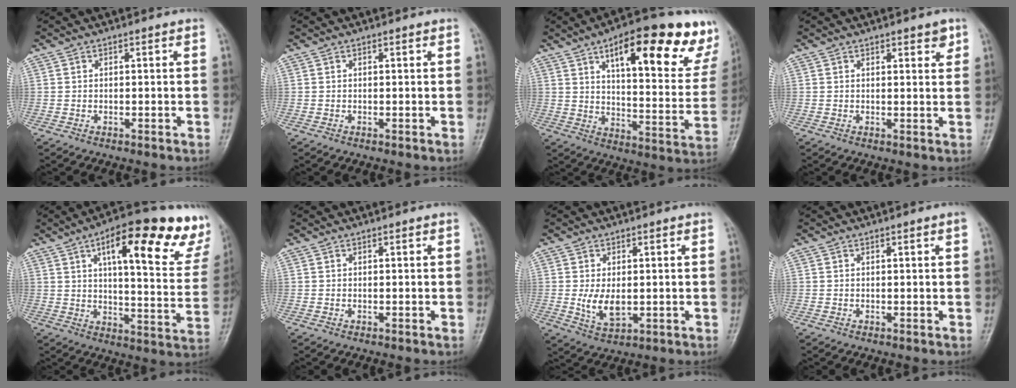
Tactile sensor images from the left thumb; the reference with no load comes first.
{"total": 0.0}
{"total": 26.4, "force": [14.4, 8.6, 20.5], "torque": [-0.240, -0.034, 0.202]}
{"total": 3.1, "force": [2.0, 1.3, 2.0], "torque": [-0.010, -0.009, 0.024]}
{"total": 25.3, "force": [13.2, 7.5, 20.2], "torque": [-0.245, -0.029, 0.177]}
{"total": 0.0}
{"total": 5.6, "force": [-0.1, 3.3, 4.5], "torque": [-0.078, -0.014, 0.008]}
{"total": 0.9, "force": [0.5, 0.0, 0.8], "torque": [-0.010, 0.000, 0.006]}